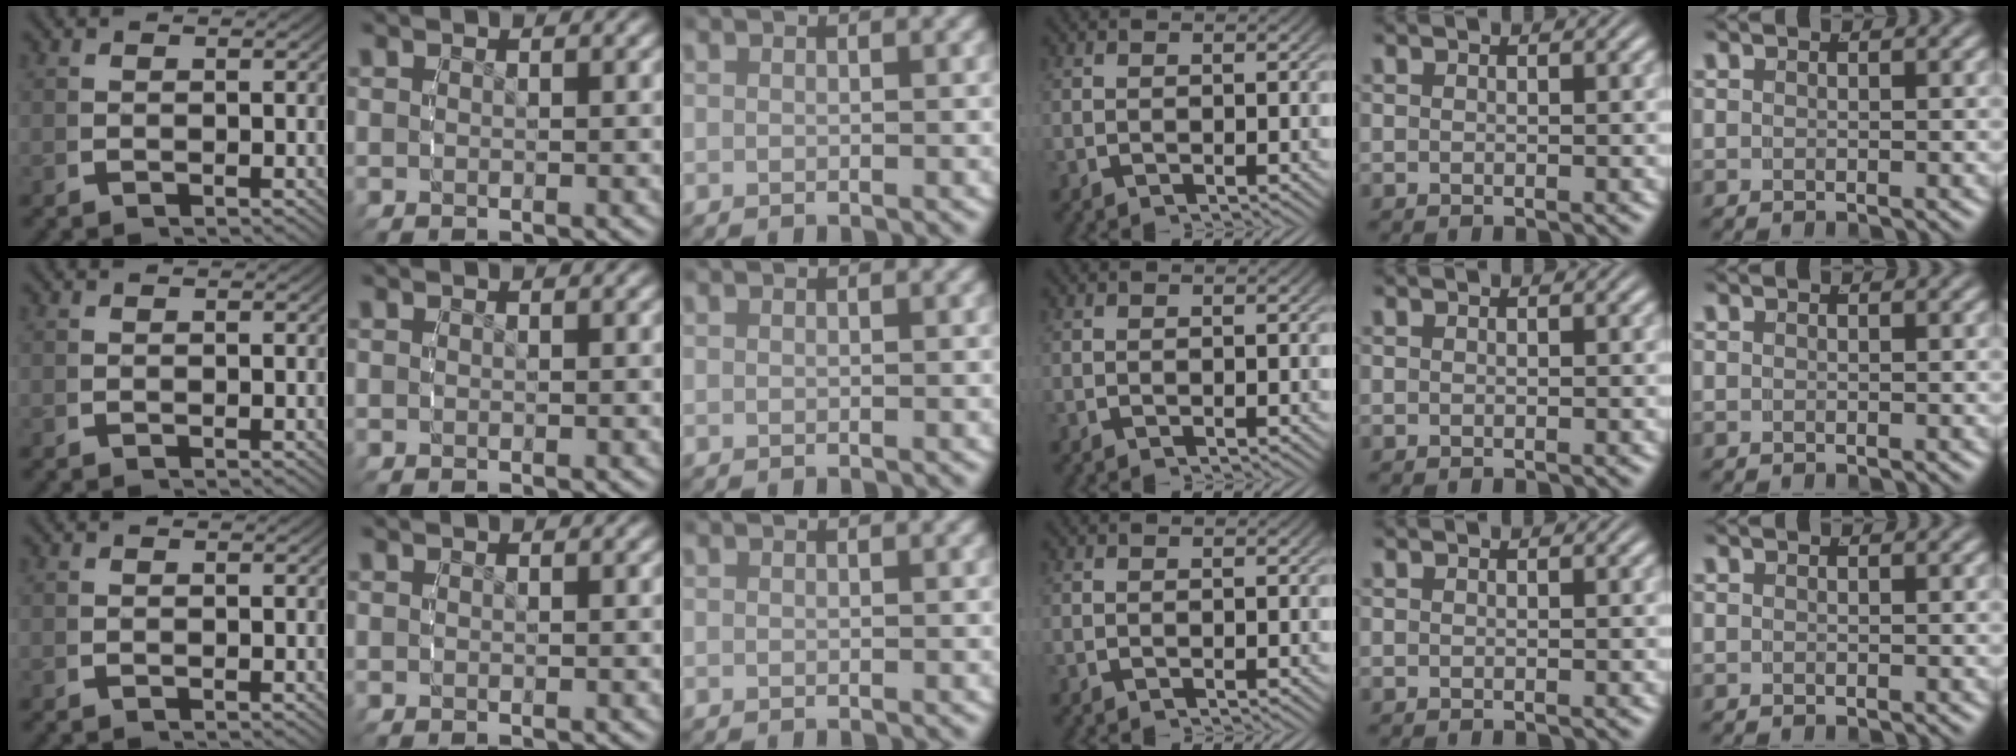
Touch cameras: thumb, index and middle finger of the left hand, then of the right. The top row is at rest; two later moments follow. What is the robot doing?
{"motion": "reach", "object": "toothpaste"}